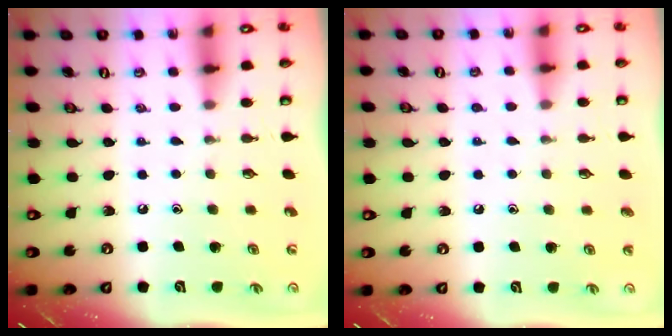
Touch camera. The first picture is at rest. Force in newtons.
{"total": 2.5, "press": 2.4, "slide": 0.3}